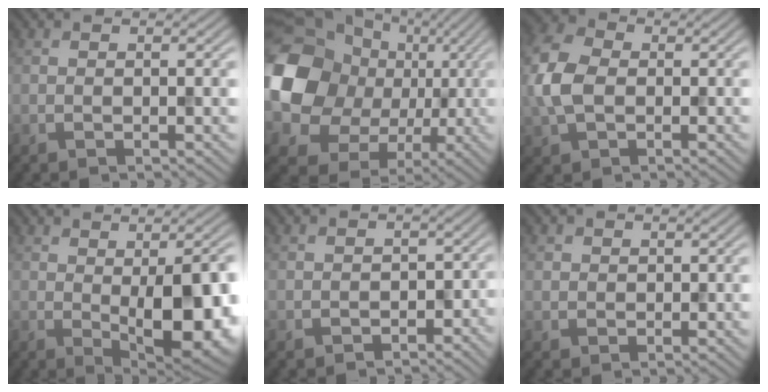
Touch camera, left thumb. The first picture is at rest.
{"total": 19.6, "force": [1.8, 17.4, 8.8], "torque": [-0.232, -0.023, 0.033]}
{"total": 7.2, "force": [-0.3, 5.3, 4.9], "torque": [-0.146, 0.003, -0.012]}
{"total": 12.7, "force": [-1.3, 5.1, 11.6], "torque": [-0.132, -0.004, -0.010]}
{"total": 2.2, "force": [-1.7, 1.4, -0.1], "torque": [0.008, -0.007, -0.024]}
{"total": 1.4, "force": [0.4, 1.1, -0.7], "torque": [0.011, -0.008, 0.011]}